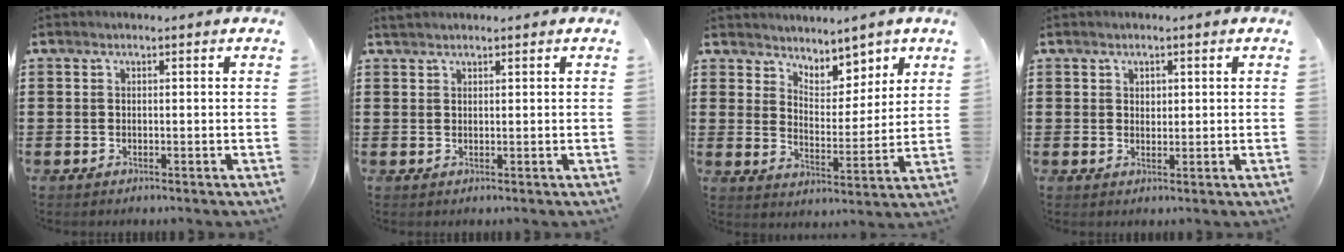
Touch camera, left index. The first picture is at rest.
{"total": 1.1, "force": [1.0, 0.2, 0.2], "torque": [-0.007, 0.001, 0.020]}
{"total": 5.1, "force": [4.4, 2.3, 0.9], "torque": [-0.029, -0.030, 0.072]}
{"total": 1.3, "force": [0.8, 0.9, 0.4], "torque": [-0.002, 0.002, 0.014]}